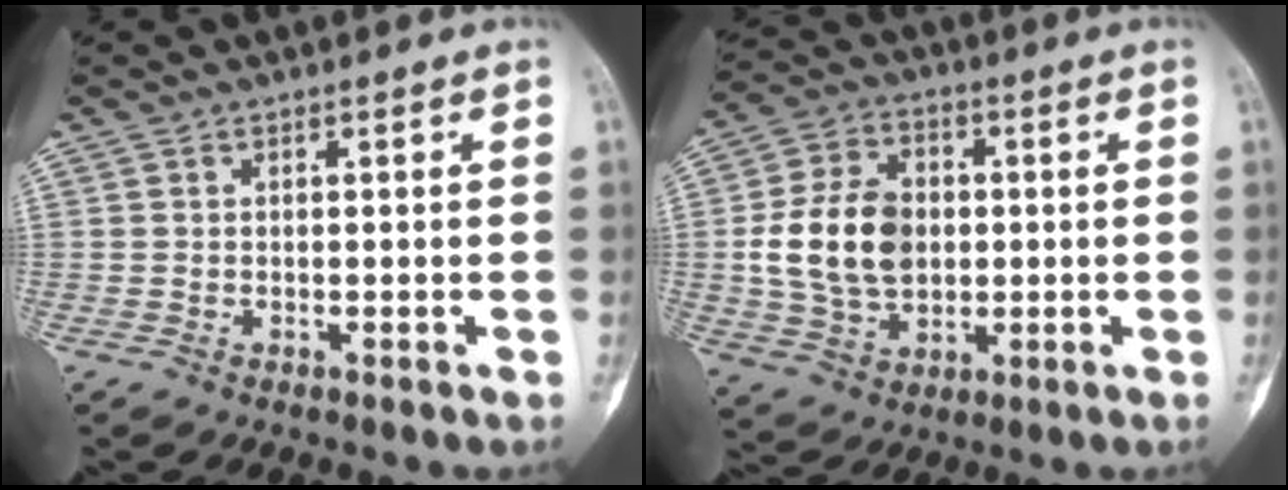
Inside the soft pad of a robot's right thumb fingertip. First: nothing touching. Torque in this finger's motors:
{"motor_torque": [1.70, 1.70, 0.87, -0.77, 0.40]}